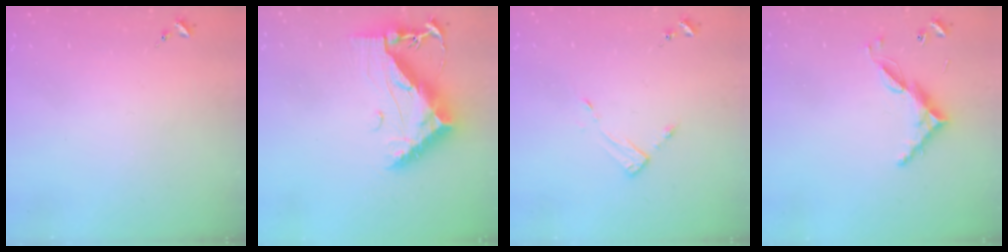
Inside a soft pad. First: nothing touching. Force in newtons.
{"total": 13.2, "press": 13.2, "slide": 1.2}
{"total": 3.1, "press": 3.1, "slide": 0.3}
{"total": 8.7, "press": 8.7, "slide": 0.5}